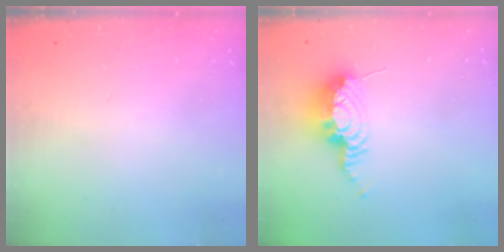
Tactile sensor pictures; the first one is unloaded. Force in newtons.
{"total": 8.7, "press": 8.6, "slide": 1.1}